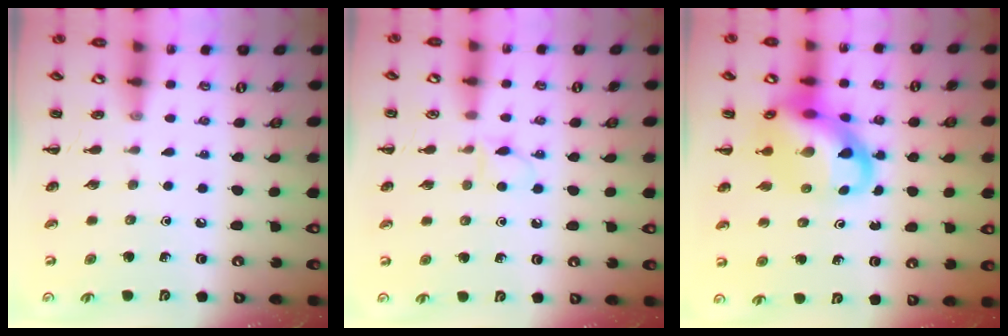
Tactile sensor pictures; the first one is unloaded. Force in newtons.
{"total": 3.9, "press": 3.9, "slide": 0.8}
{"total": 14.7, "press": 14.2, "slide": 3.7}